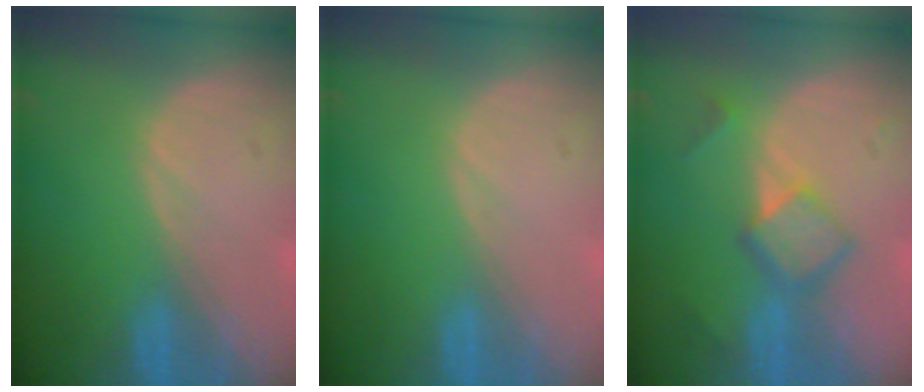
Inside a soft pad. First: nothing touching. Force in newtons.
{"total": 0.0}
{"total": 5.9, "press": 5.0, "slide": 3.1}